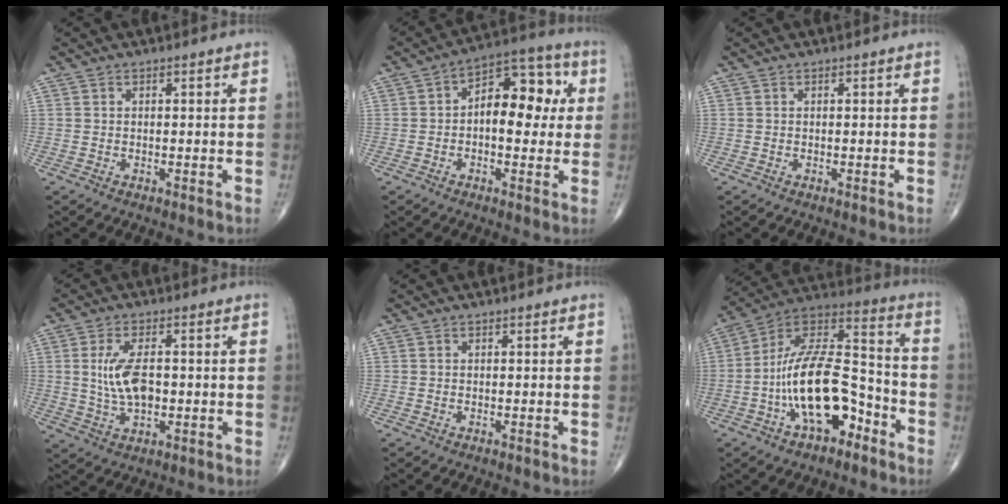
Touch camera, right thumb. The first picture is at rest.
{"total": 12.5, "force": [1.1, 7.3, 10.1], "torque": [-0.107, 0.031, 0.007]}
{"total": 0.0}
{"total": 7.9, "force": [0.3, 3.9, 6.8], "torque": [-0.133, -0.002, 0.010]}
{"total": 0.0}
{"total": 18.8, "force": [-6.9, 9.1, 14.9], "torque": [-0.245, 0.067, -0.120]}